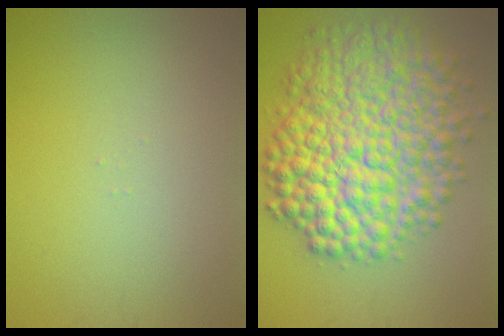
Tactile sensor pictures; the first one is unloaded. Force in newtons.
{"total": 12.6, "press": 12.6, "slide": 0.1}